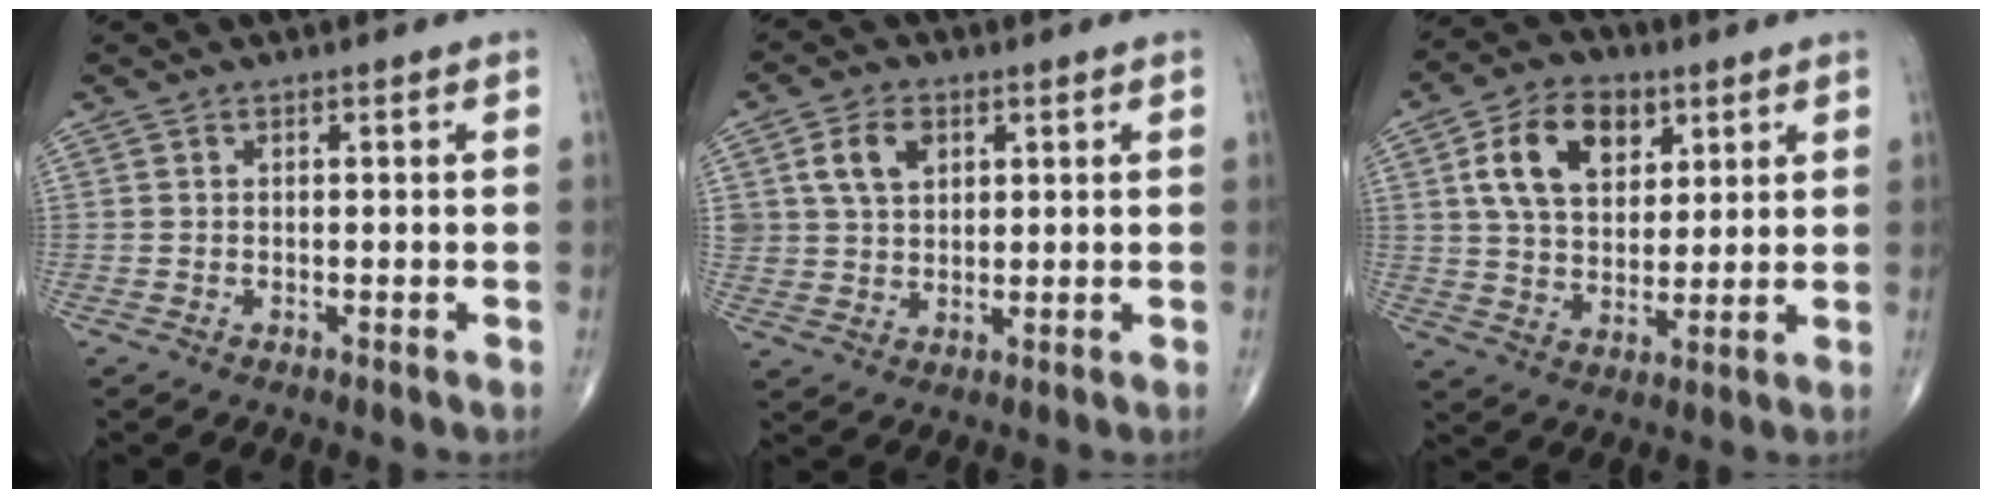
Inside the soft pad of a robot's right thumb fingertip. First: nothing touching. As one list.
[{"total": 6.9, "force": [2.6, 4.9, 4.1], "torque": [-0.057, -0.006, 0.048]}, {"total": 13.2, "force": [5.0, 8.7, 8.6], "torque": [-0.125, -0.010, 0.090]}]